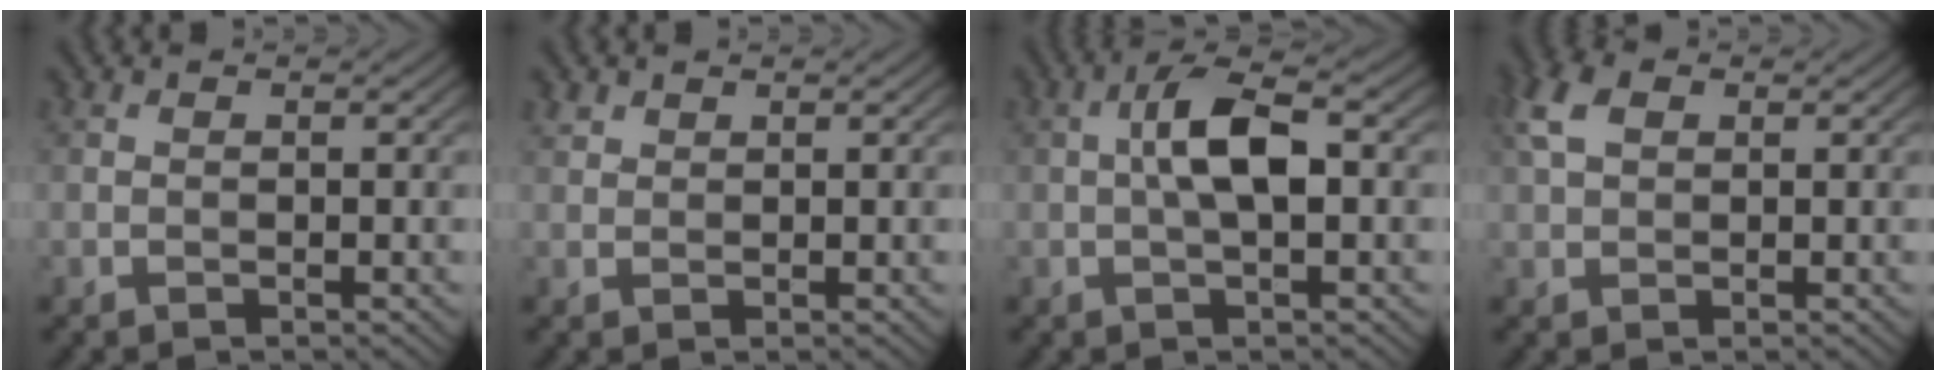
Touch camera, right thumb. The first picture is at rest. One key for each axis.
{"total": 1.0, "fx": 0.8, "fy": 0.6, "fz": 0.1, "tx": -0.003, "ty": 0.001, "tz": 0.018}
{"total": 5.8, "fx": 0.2, "fy": 2.0, "fz": 5.5, "tx": -0.109, "ty": 0.015, "tz": -0.003}
{"total": 3.9, "fx": 1.5, "fy": 2.4, "fz": 2.6, "tx": -0.070, "ty": 0.013, "tz": 0.026}